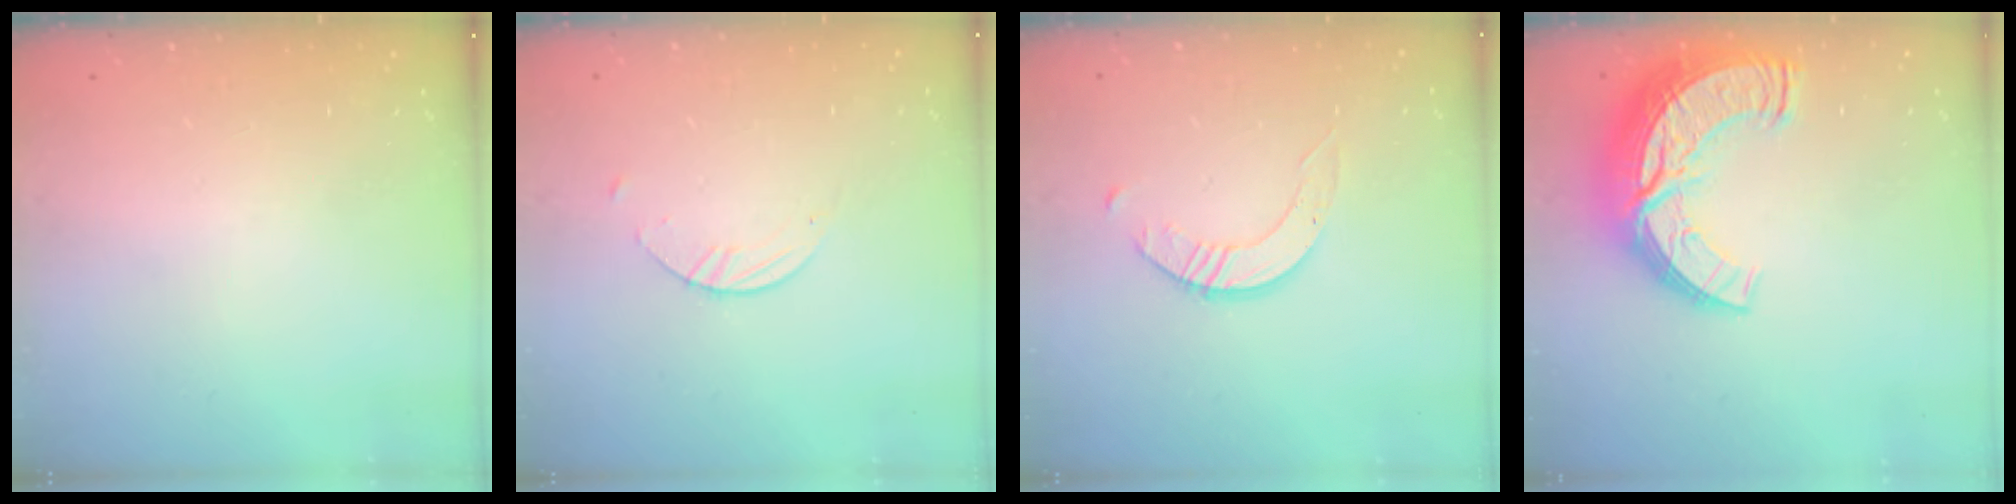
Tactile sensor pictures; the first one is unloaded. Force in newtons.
{"total": 1.5, "press": 1.5, "slide": 0.1}
{"total": 2.9, "press": 2.9, "slide": 0.2}
{"total": 17.4, "press": 17.3, "slide": 1.4}